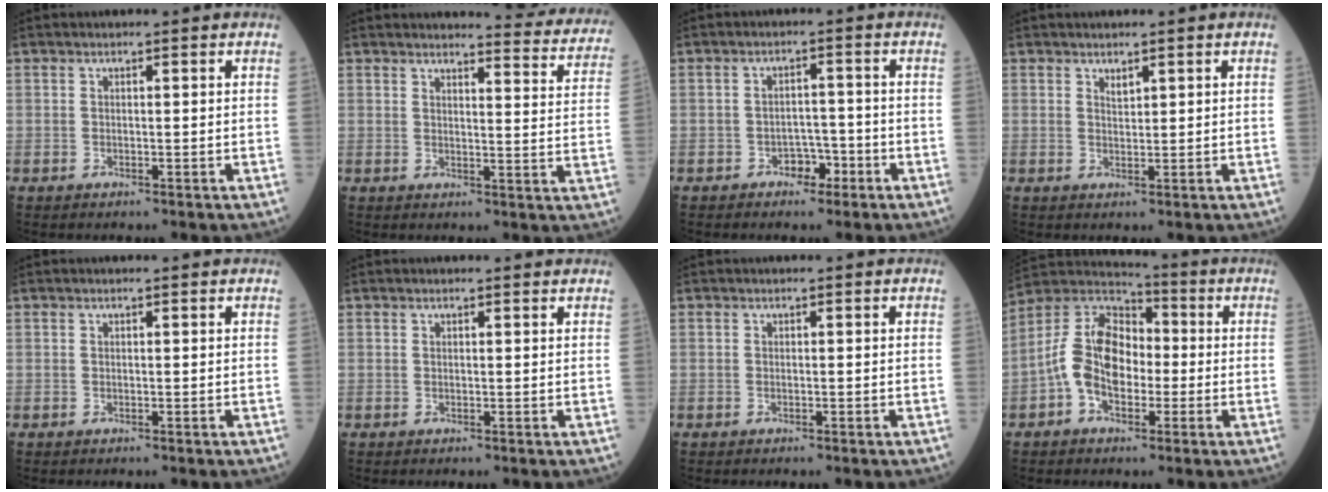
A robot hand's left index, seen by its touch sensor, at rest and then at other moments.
{"total": 13.0, "force": [12.8, 1.0, 2.0], "torque": [0.002, -0.087, 0.115]}
{"total": 3.0, "force": [-1.8, 1.8, 1.5], "torque": [-0.017, 0.007, -0.026]}
{"total": 1.1, "force": [0.9, 0.3, 0.6], "torque": [-0.011, -0.002, 0.017]}
{"total": 0.0}
{"total": 1.2, "force": [1.1, 0.1, 0.3], "torque": [-0.014, 0.004, 0.010]}
{"total": 0.0}
{"total": 11.0, "force": [-1.8, 6.6, 8.7], "torque": [-0.194, 0.033, -0.040]}